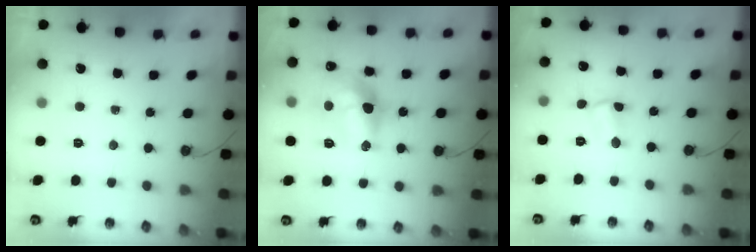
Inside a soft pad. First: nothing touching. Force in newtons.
{"total": 14.4, "press": 14.3, "slide": 1.3}
{"total": 1.8, "press": 1.7, "slide": 0.5}